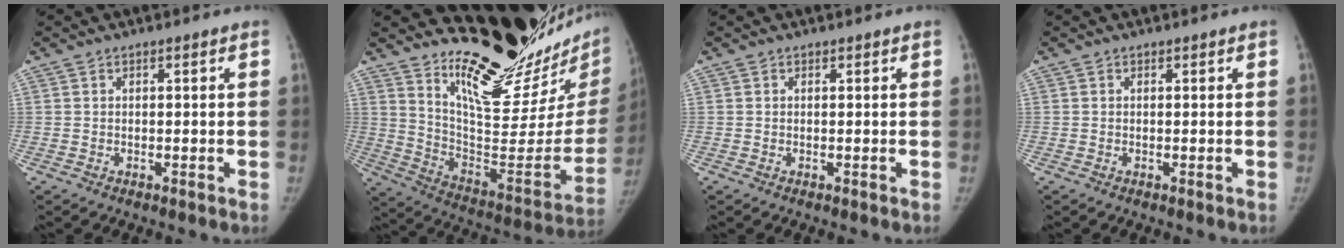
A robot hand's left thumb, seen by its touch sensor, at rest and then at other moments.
{"total": 29.1, "force": [24.0, 7.2, 14.8], "torque": [-0.182, -0.198, 0.341]}
{"total": 0.0}
{"total": 0.0}